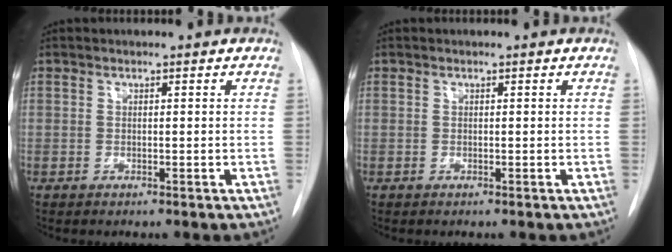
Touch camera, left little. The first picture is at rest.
{"total": 0.0}